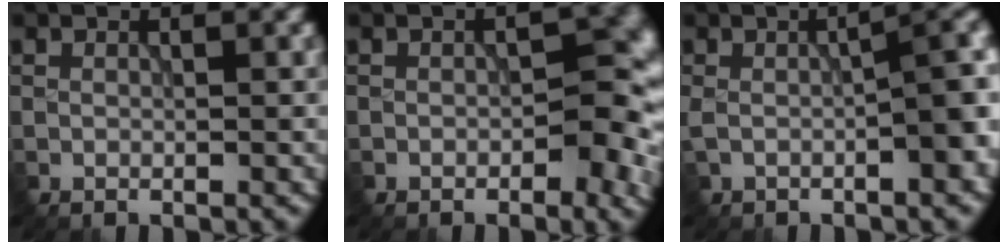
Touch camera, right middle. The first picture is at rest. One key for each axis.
{"total": 6.1, "fx": -1.0, "fy": 3.3, "fz": 5.1, "tx": -0.047, "ty": -0.003, "tz": -0.015}
{"total": 8.7, "fx": -0.5, "fy": 3.2, "fz": 8.1, "tx": -0.089, "ty": -0.004, "tz": -0.009}